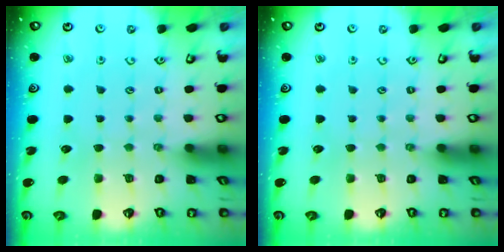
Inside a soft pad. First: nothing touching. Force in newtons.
{"total": 0.0}